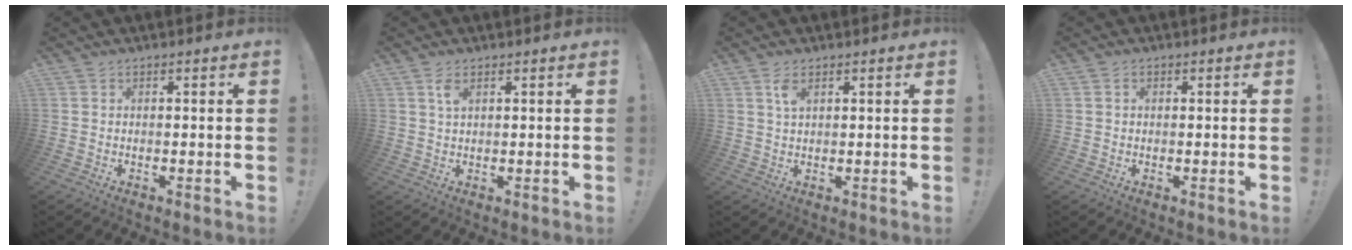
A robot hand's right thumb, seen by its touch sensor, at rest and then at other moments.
{"total": 2.8, "force": [1.2, 1.2, 2.2], "torque": [-0.040, -0.001, 0.020]}
{"total": 3.2, "force": [1.4, 1.4, 2.5], "torque": [-0.046, -0.002, 0.023]}
{"total": 0.7, "force": [0.2, 0.4, 0.5], "torque": [-0.009, 0.002, 0.003]}